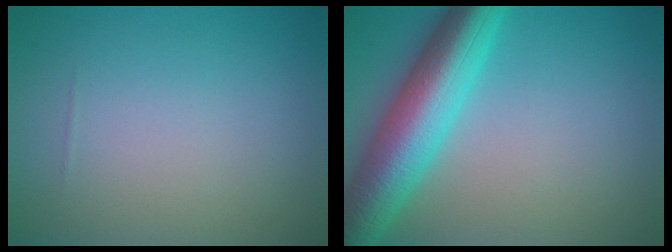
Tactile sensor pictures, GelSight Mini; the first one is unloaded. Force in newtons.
{"total": 8.9, "press": 8.9, "slide": 0.1}